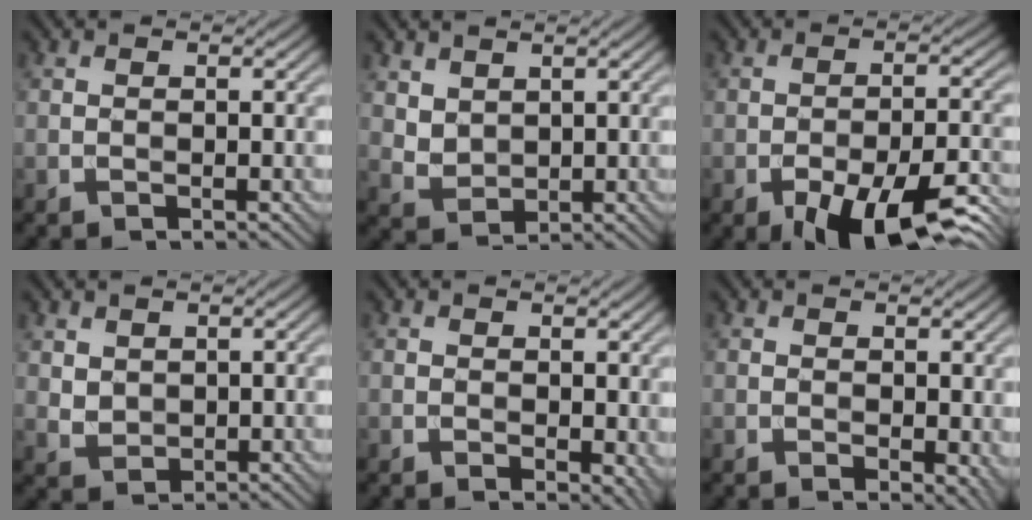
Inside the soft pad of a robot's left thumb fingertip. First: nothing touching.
{"total": 3.3, "force": [2.0, 2.2, 1.5], "torque": [-0.046, -0.007, 0.046]}
{"total": 11.1, "force": [-6.3, 4.0, 8.1], "torque": [-0.127, -0.004, -0.097]}
{"total": 2.5, "force": [1.4, 1.8, 1.1], "torque": [-0.031, -0.005, 0.032]}
{"total": 2.9, "force": [0.0, 1.7, 2.3], "torque": [-0.027, -0.008, 0.003]}
{"total": 2.8, "force": [-0.1, 1.5, 2.3], "torque": [-0.026, -0.006, 0.001]}